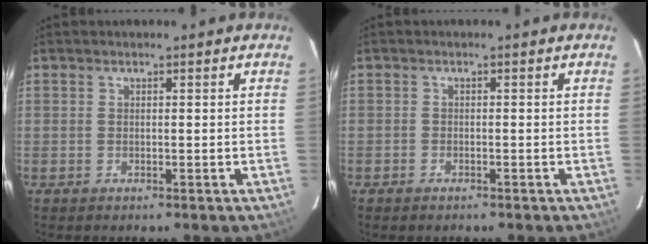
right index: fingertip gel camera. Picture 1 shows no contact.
{"total": 1.0, "force": [-0.8, 0.5, 0.1], "torque": [-0.006, 0.003, -0.015]}